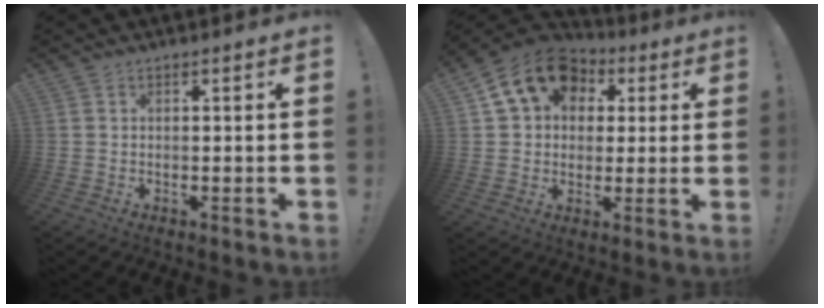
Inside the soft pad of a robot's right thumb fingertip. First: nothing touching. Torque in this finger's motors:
{"motor_torque": [0.75, 0.80, 0.37, -0.04, 0.09]}